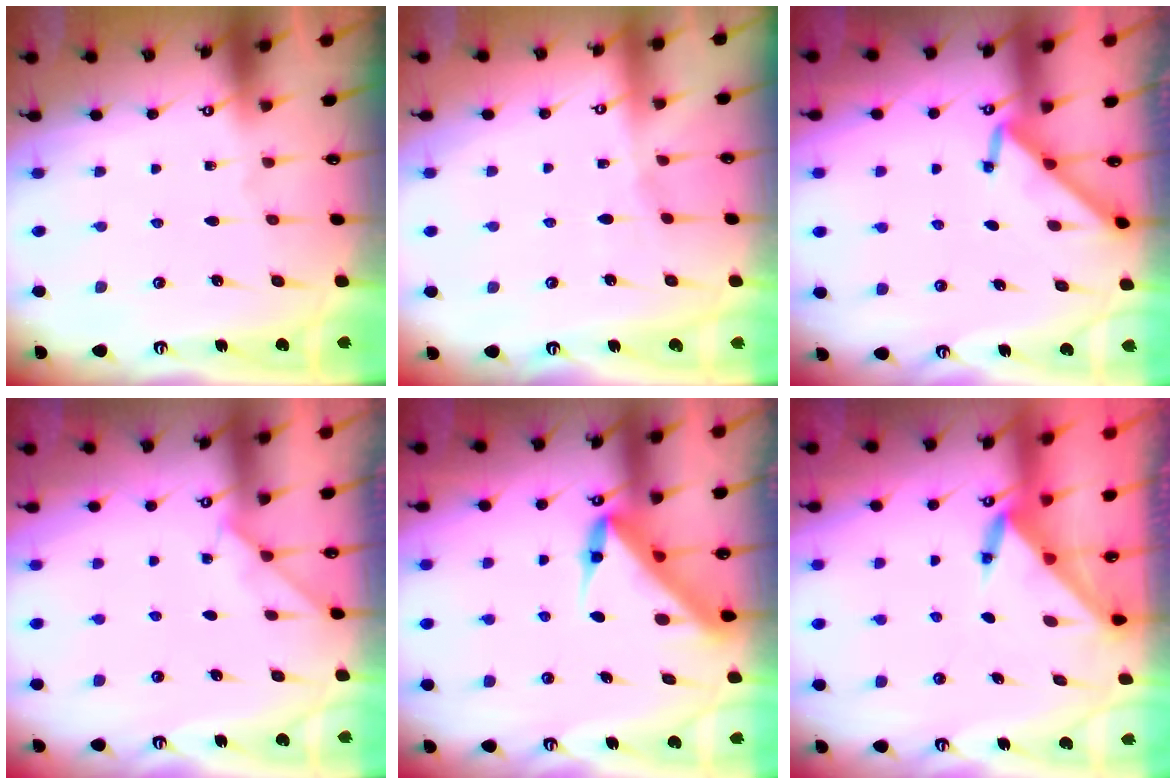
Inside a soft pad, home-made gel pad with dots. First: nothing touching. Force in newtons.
{"total": 2.8, "press": 2.8, "slide": 0.4}
{"total": 4.0, "press": 4.0, "slide": 0.5}
{"total": 2.4, "press": 2.3, "slide": 0.4}
{"total": 5.0, "press": 5.0, "slide": 0.3}
{"total": 3.5, "press": 3.4, "slide": 0.4}